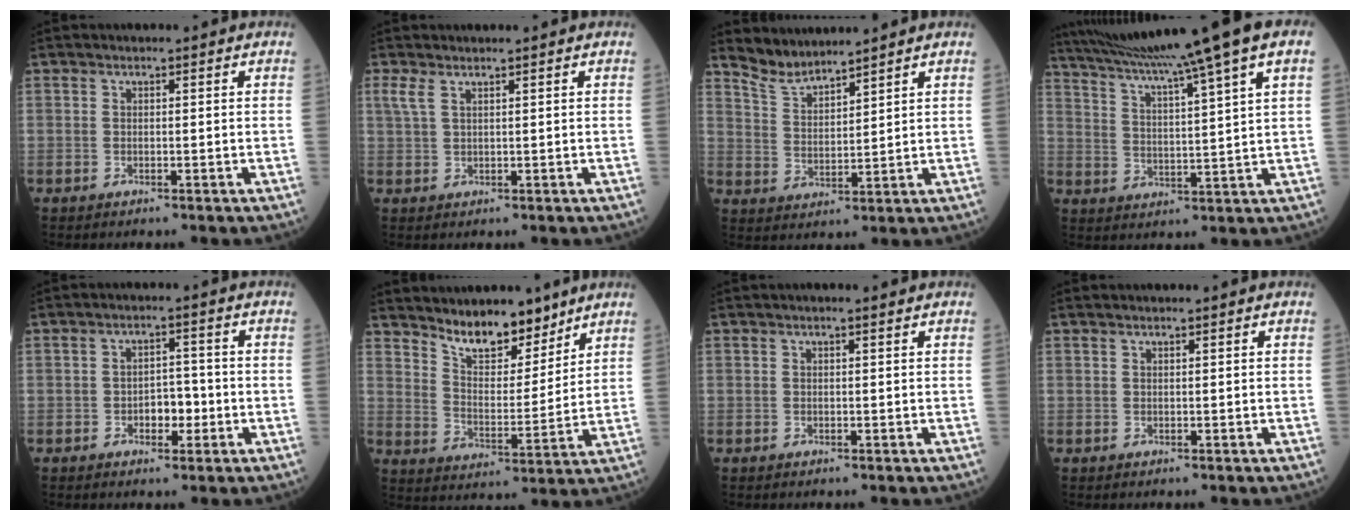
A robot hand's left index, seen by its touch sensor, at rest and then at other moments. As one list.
[{"total": 1.6, "force": [1.0, 0.4, 1.2], "torque": [-0.040, 0.006, 0.028]}, {"total": 4.5, "force": [4.5, 0.4, 0.3], "torque": [-0.018, -0.002, 0.098]}, {"total": 17.5, "force": [13.2, -2.0, 11.3], "torque": [-0.192, 0.005, 0.195]}, {"total": 3.7, "force": [-1.6, 2.0, 2.7], "torque": [-0.036, 0.002, -0.026]}, {"total": 9.4, "force": [7.7, 3.2, 4.3], "torque": [-0.075, -0.003, 0.141]}, {"total": 0.6, "force": [0.2, 0.0, 0.5], "torque": [-0.011, 0.000, 0.002]}, {"total": 0.0}]